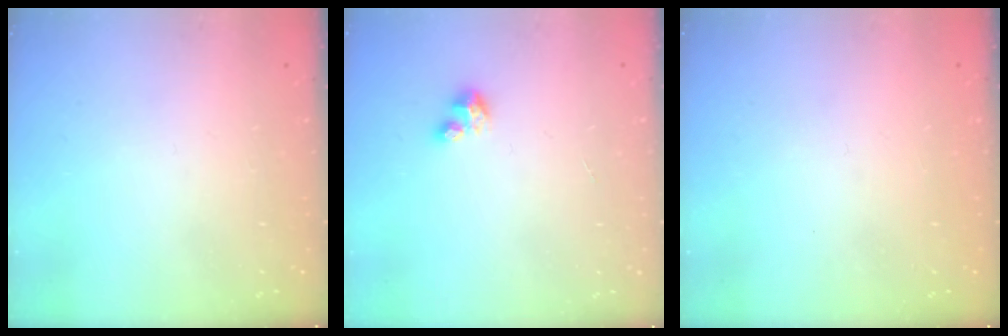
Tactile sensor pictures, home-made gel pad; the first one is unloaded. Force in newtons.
{"total": 4.1, "press": 4.0, "slide": 0.3}
{"total": 0.7, "press": 0.6, "slide": 0.3}